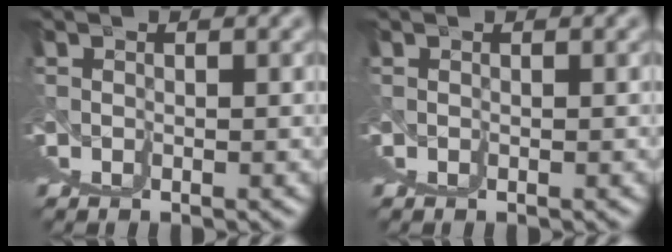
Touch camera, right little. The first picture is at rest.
{"total": 0.0}